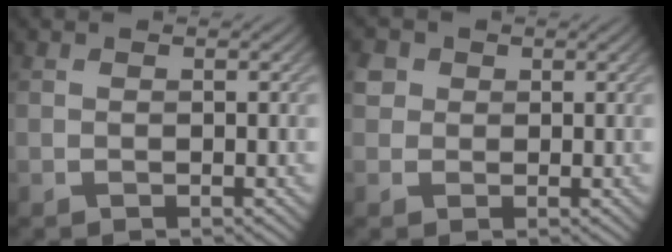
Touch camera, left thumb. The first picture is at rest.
{"total": 2.3, "force": [0.6, 2.2, 0.6], "torque": [-0.015, 0.000, 0.007]}